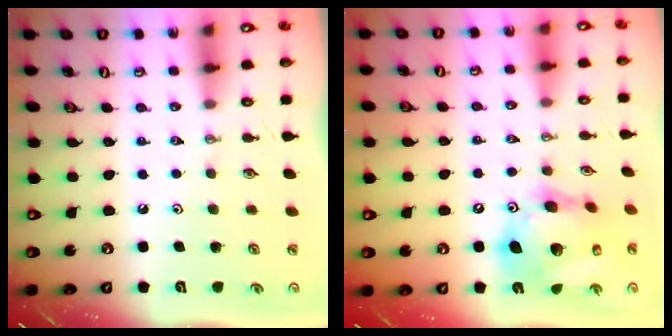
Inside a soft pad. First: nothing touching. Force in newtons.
{"total": 16.8, "press": 16.7, "slide": 1.8}